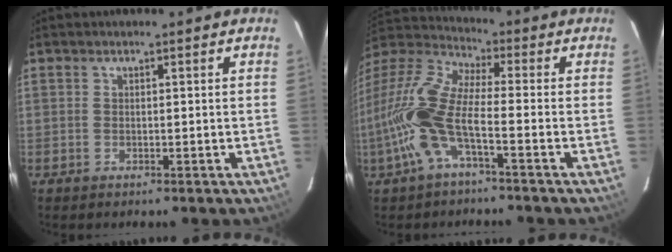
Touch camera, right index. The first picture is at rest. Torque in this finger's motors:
{"motor_torque": [1.23, -0.91, 1.05, 0.21]}